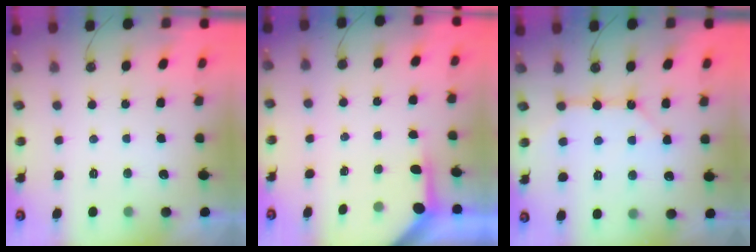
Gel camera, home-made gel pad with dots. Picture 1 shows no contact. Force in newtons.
{"total": 4.0, "press": 3.9, "slide": 0.4}
{"total": 9.3, "press": 9.3, "slide": 0.7}